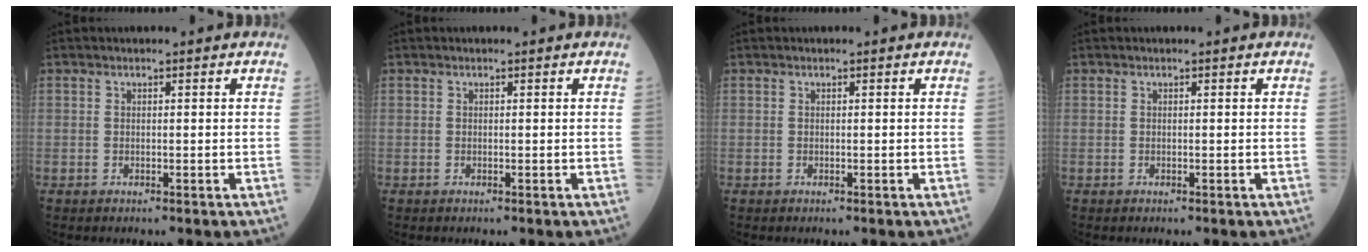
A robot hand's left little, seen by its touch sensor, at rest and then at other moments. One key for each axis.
{"total": 0.0}
{"total": 0.0}
{"total": 0.0}